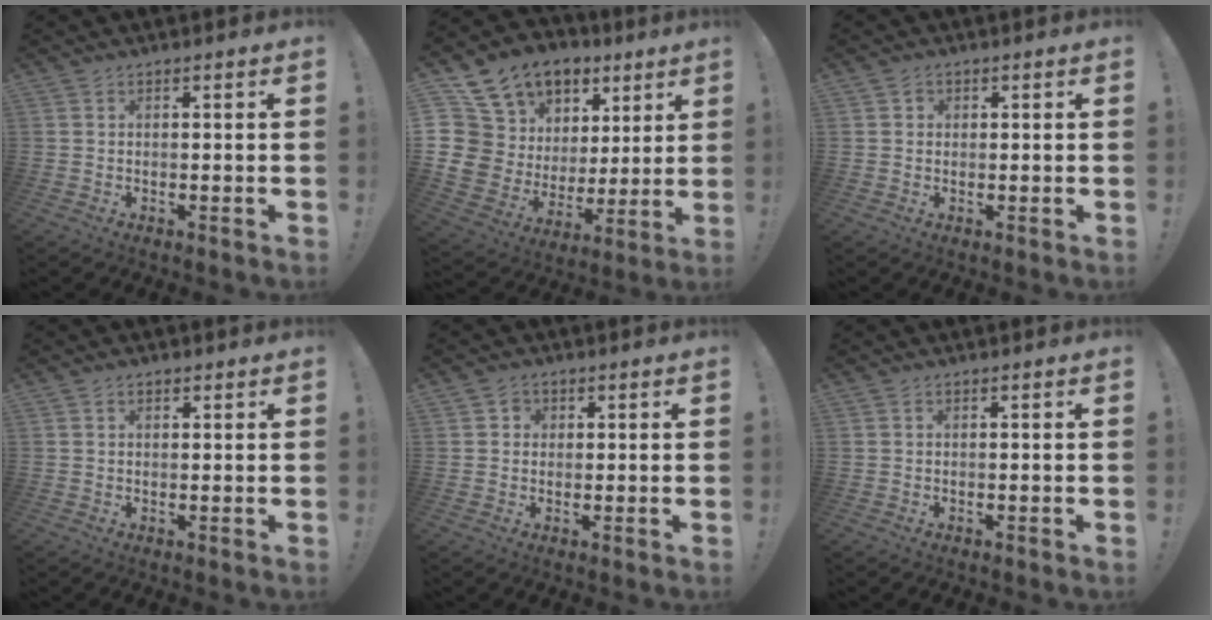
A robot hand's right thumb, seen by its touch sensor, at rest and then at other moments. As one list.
[{"total": 12.9, "force": [7.6, 9.9, 3.2], "torque": [-0.063, -0.069, 0.171]}, {"total": 1.4, "force": [0.4, 1.3, 0.3], "torque": [-0.006, 0.001, 0.007]}, {"total": 1.1, "force": [0.6, 0.8, 0.5], "torque": [-0.005, 0.001, 0.010]}, {"total": 2.6, "force": [0.5, 2.4, 0.7], "torque": [-0.007, 0.000, 0.007]}, {"total": 0.0}]